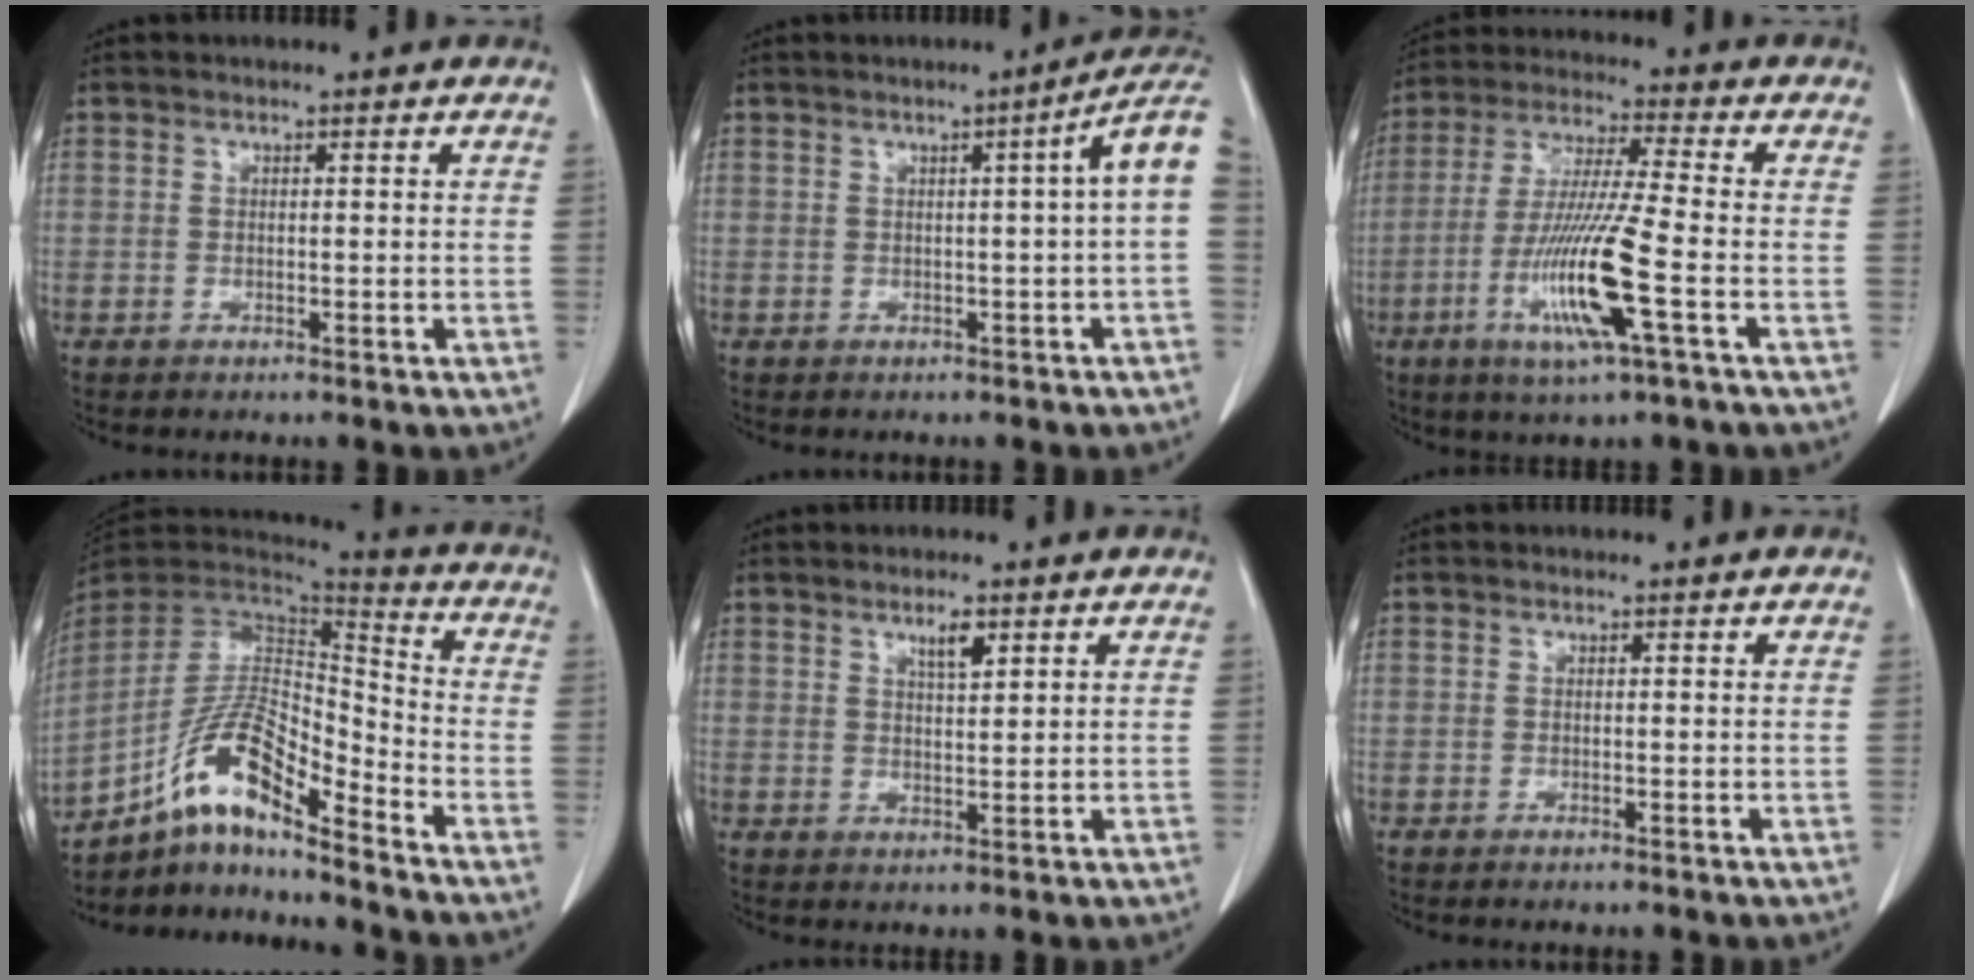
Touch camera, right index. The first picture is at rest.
{"total": 5.7, "force": [0.8, -0.6, 5.6], "torque": [-0.061, 0.014, 0.005]}
{"total": 13.6, "force": [-4.5, -0.3, 12.8], "torque": [-0.262, -0.021, -0.089]}
{"total": 14.1, "force": [-9.1, 2.8, 10.5], "torque": [-0.205, 0.018, -0.166]}
{"total": 2.8, "force": [1.7, 0.6, 2.2], "torque": [-0.038, -0.003, 0.030]}
{"total": 0.0}